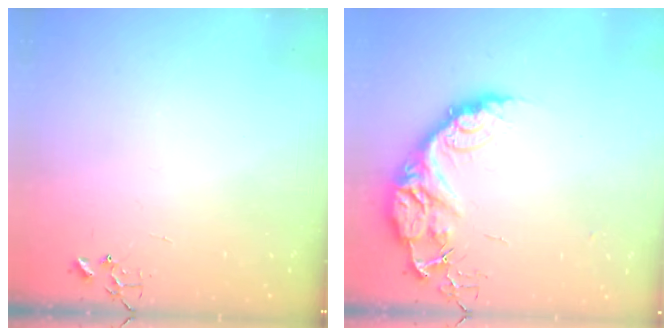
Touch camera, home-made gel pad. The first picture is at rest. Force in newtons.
{"total": 16.1, "press": 16.0, "slide": 1.5}